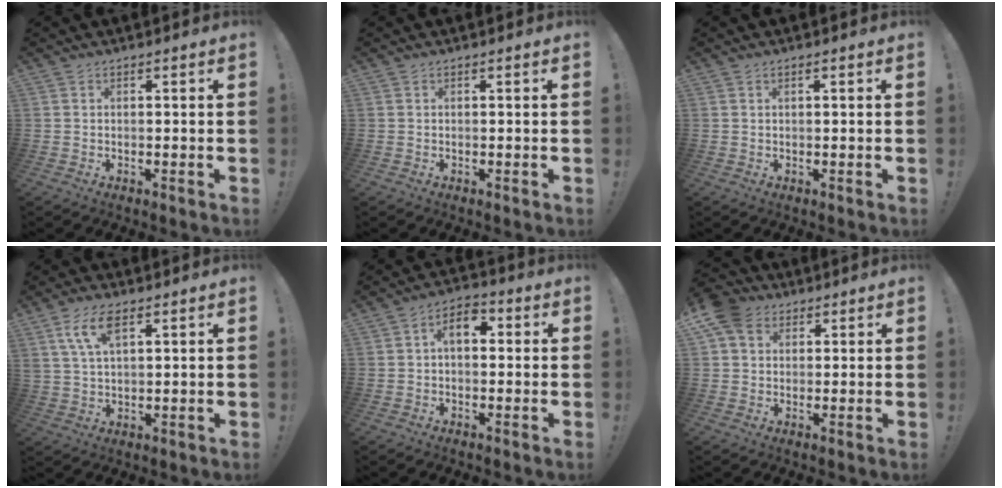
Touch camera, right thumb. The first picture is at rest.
{"total": 0.0}
{"total": 0.6, "force": [0.3, 0.0, 0.6], "torque": [-0.021, 0.004, 0.005]}
{"total": 7.8, "force": [4.2, 3.2, 5.8], "torque": [-0.123, -0.005, 0.078]}
{"total": 6.4, "force": [1.3, 4.0, 4.9], "torque": [-0.081, 0.008, 0.023]}
{"total": 7.9, "force": [3.5, 6.1, 3.6], "torque": [-0.067, -0.006, 0.069]}